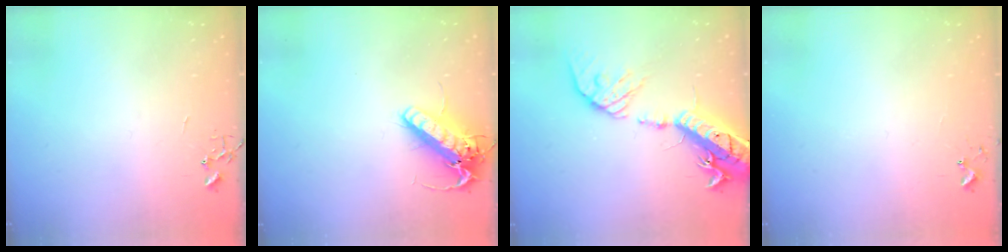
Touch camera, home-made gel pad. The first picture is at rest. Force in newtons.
{"total": 15.6, "press": 15.3, "slide": 3.2}
{"total": 21.1, "press": 20.7, "slide": 4.1}
{"total": 5.5, "press": 5.4, "slide": 0.4}